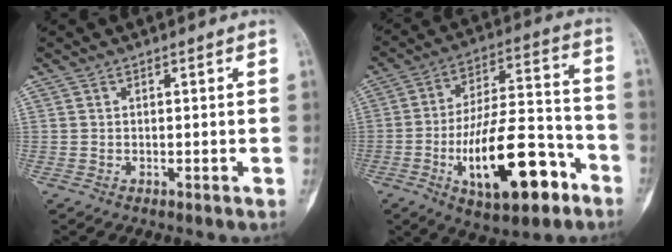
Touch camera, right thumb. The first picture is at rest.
{"total": 20.9, "force": [-8.9, 8.4, 16.9], "torque": [-0.266, 0.054, -0.133]}